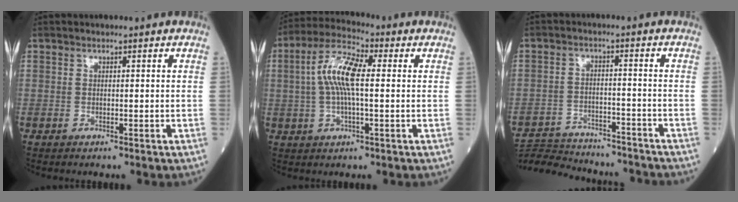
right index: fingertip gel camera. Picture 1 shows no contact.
{"total": 9.0, "force": [0.9, 2.3, 8.7], "torque": [-0.181, 0.019, 0.011]}
{"total": 15.0, "force": [-14.3, 3.1, 3.3], "torque": [-0.071, 0.016, -0.208]}